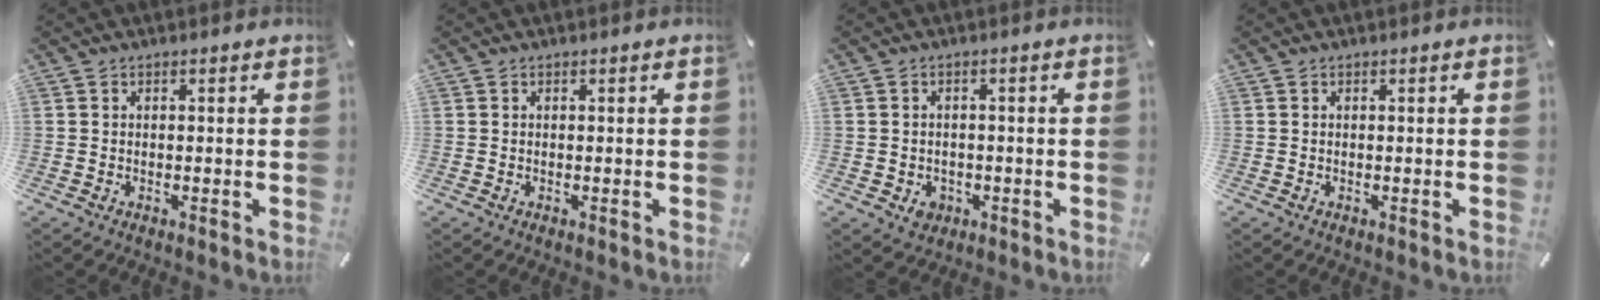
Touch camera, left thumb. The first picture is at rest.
{"total": 0.0}
{"total": 3.4, "force": [-1.2, 2.9, 1.4], "torque": [-0.007, -0.001, -0.023]}
{"total": 0.0}